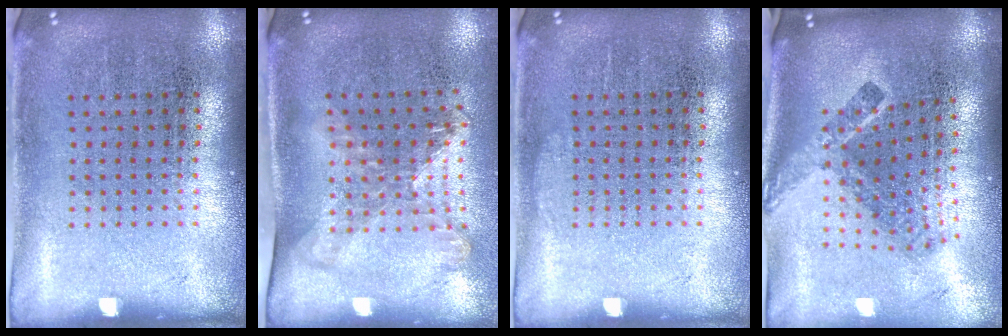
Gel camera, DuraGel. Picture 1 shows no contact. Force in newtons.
{"total": 1.7, "press": 1.3, "slide": 1.1}
{"total": 0.5, "press": 0.5, "slide": 0.1}
{"total": 2.4, "press": 1.5, "slide": 1.9}